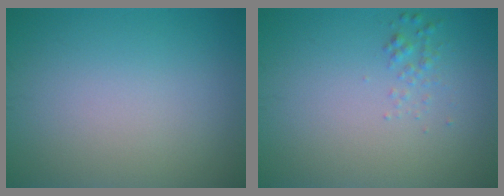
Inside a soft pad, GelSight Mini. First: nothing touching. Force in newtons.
{"total": 1.0, "press": 1.0, "slide": 0.0}